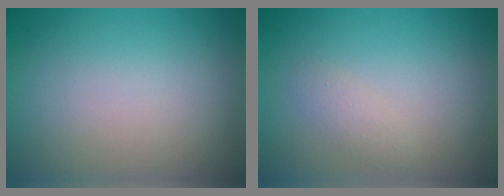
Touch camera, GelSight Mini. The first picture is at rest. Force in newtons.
{"total": 1.1, "press": 1.1, "slide": 0.1}